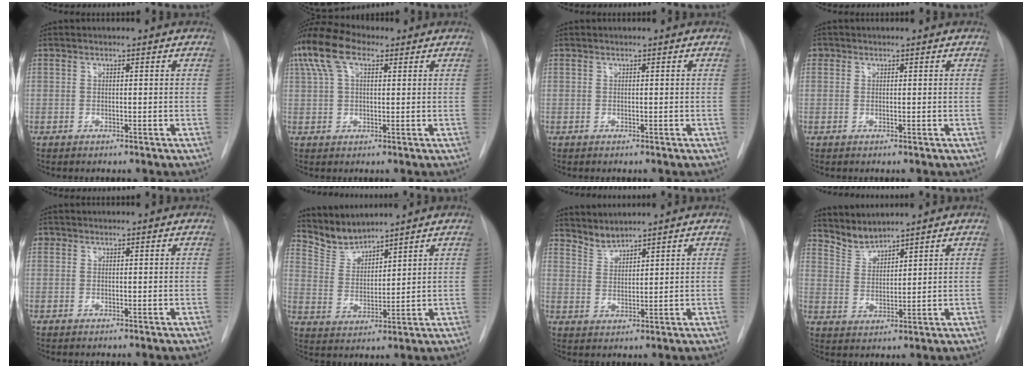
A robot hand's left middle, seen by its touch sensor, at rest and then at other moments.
{"total": 8.4, "force": [4.2, 3.7, 6.3], "torque": [-0.146, 0.036, 0.079]}
{"total": 0.0}
{"total": 1.0, "force": [0.4, 0.8, 0.1], "torque": [0.006, 0.007, 0.004]}
{"total": 0.8, "force": [0.4, 0.7, 0.1], "torque": [0.006, 0.007, 0.004]}
{"total": 5.7, "force": [5.7, 0.6, 0.0], "torque": [-0.010, -0.001, 0.126]}
{"total": 3.0, "force": [2.9, 0.0, -0.3], "torque": [0.004, -0.001, 0.064]}
{"total": 4.0, "force": [4.0, 0.2, -0.3], "torque": [0.000, 0.000, 0.089]}